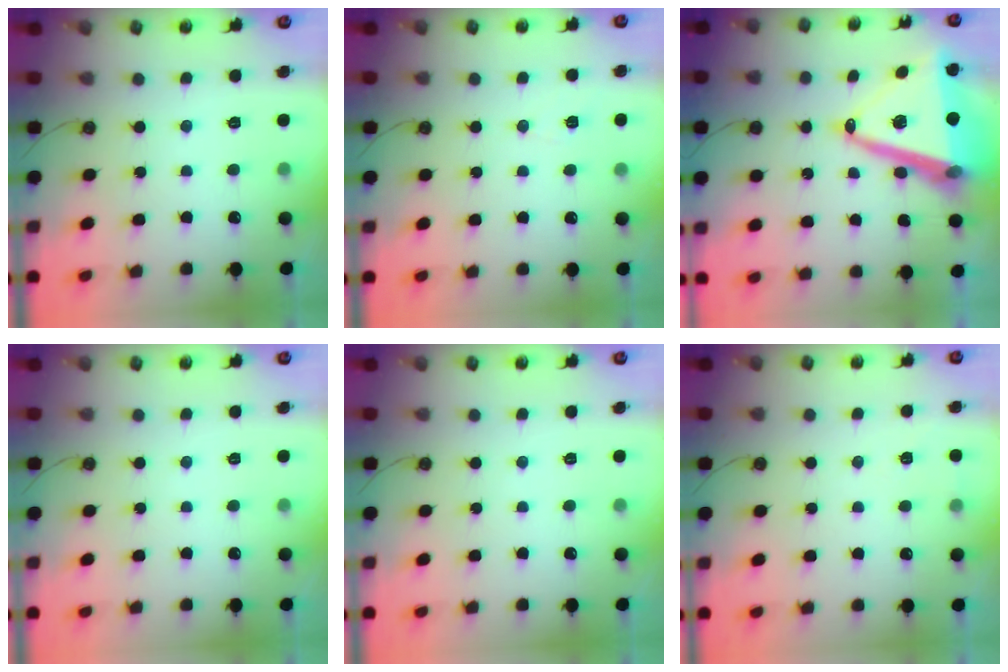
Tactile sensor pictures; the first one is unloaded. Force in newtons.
{"total": 5.0, "press": 4.9, "slide": 0.5}
{"total": 21.6, "press": 21.2, "slide": 3.9}
{"total": 0.0}
{"total": 0.0}
{"total": 5.2, "press": 3.2, "slide": 4.1}